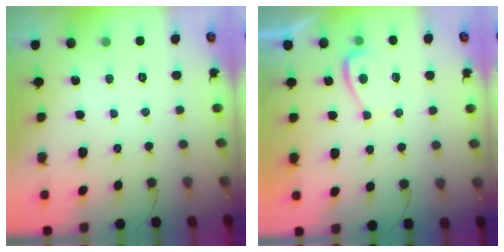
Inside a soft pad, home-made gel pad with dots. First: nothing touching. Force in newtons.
{"total": 1.4, "press": 1.3, "slide": 0.5}